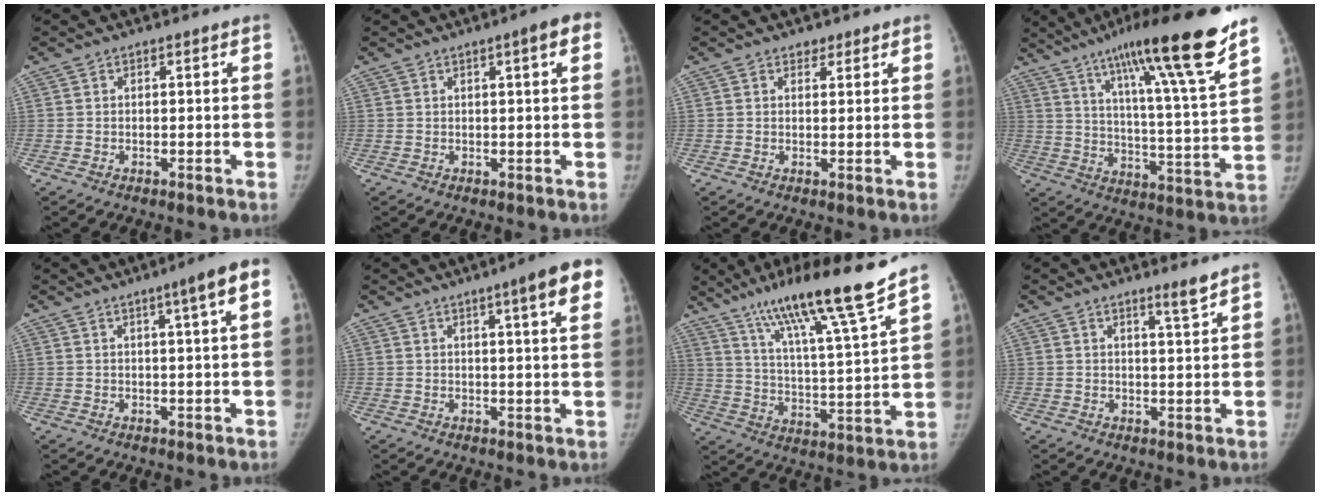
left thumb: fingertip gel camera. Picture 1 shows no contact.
{"total": 4.5, "force": [1.9, 0.5, 4.1], "torque": [-0.048, 0.002, 0.021]}
{"total": 1.9, "force": [1.4, 1.1, 0.5], "torque": [0.006, -0.009, 0.018]}
{"total": 23.0, "force": [15.7, 1.5, 16.8], "torque": [-0.247, -0.059, 0.244]}
{"total": 6.7, "force": [2.7, -0.2, 6.1], "torque": [-0.085, 0.001, 0.036]}
{"total": 10.4, "force": [5.4, 0.9, 8.9], "torque": [-0.105, -0.014, 0.060]}
{"total": 18.7, "force": [14.1, 0.1, 12.4], "torque": [-0.185, -0.072, 0.237]}
{"total": 3.5, "force": [2.7, -0.4, 2.1], "torque": [-0.030, -0.029, 0.045]}